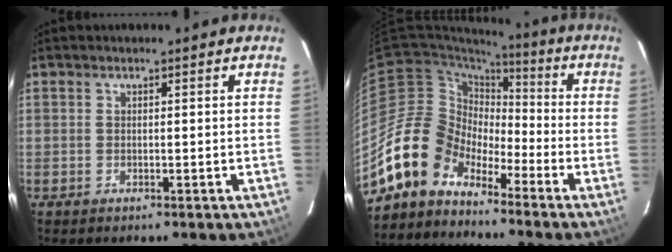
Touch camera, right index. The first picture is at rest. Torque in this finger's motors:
{"motor_torque": [0.94, -0.92, 0.01, -0.21]}